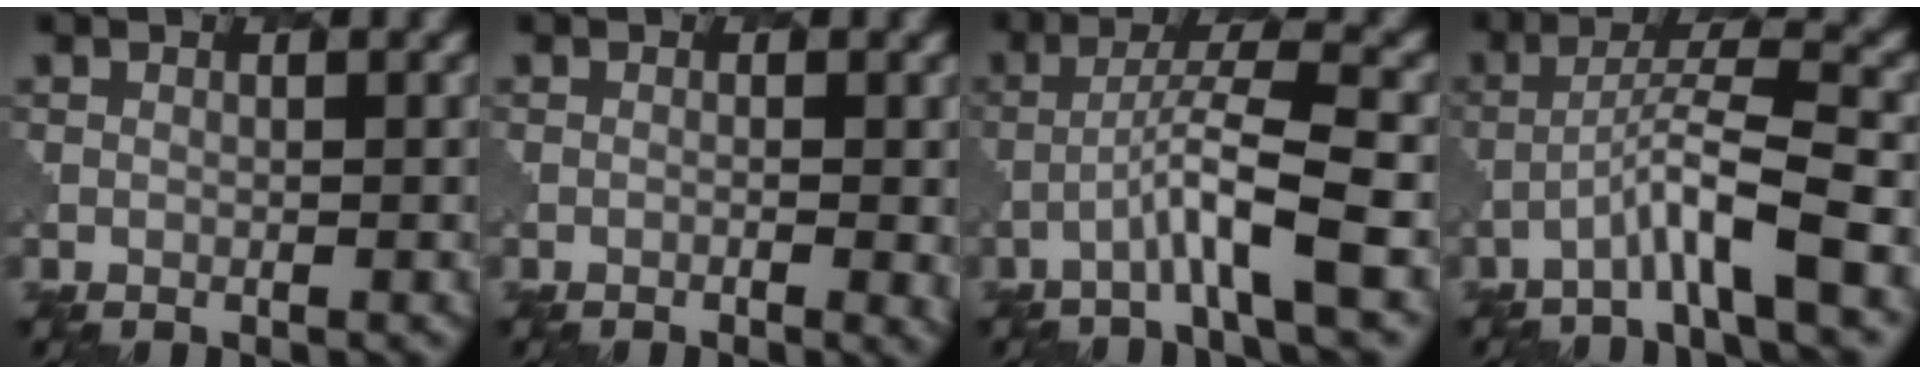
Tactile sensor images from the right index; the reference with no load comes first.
{"total": 1.5, "force": [-0.5, 0.2, 1.4], "torque": [-0.020, 0.000, -0.010]}
{"total": 4.9, "force": [-2.0, 0.1, 4.4], "torque": [-0.078, 0.017, -0.047]}
{"total": 4.8, "force": [-2.5, 0.0, 4.1], "torque": [-0.073, 0.017, -0.055]}